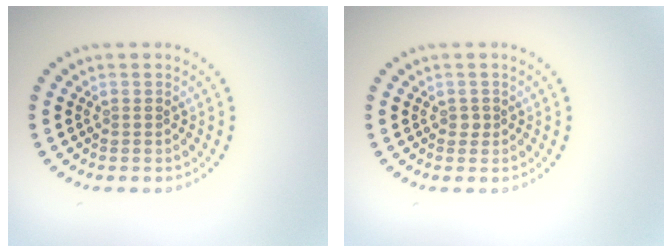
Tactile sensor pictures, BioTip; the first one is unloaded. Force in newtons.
{"total": 0.6, "press": 0.5, "slide": 0.3}